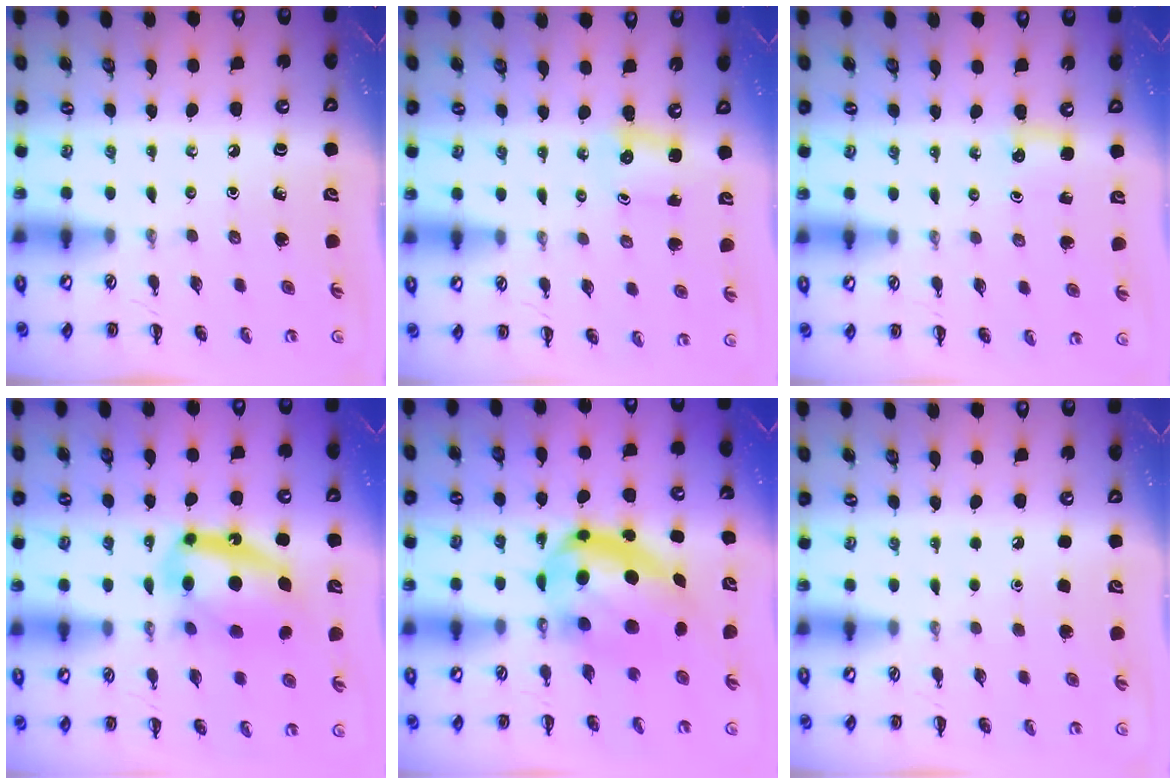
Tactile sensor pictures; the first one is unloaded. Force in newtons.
{"total": 2.0, "press": 1.9, "slide": 0.7}
{"total": 2.5, "press": 2.4, "slide": 0.8}
{"total": 13.1, "press": 12.7, "slide": 3.2}
{"total": 10.0, "press": 9.8, "slide": 2.2}
{"total": 1.5, "press": 1.5, "slide": 0.1}